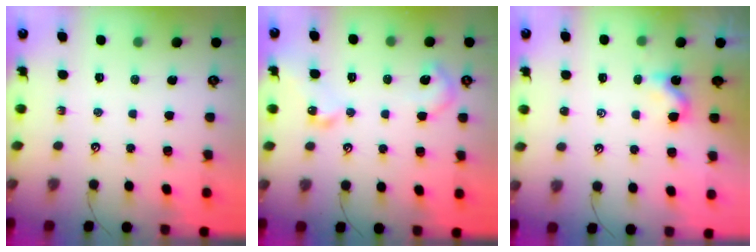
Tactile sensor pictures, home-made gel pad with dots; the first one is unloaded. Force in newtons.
{"total": 9.6, "press": 9.6, "slide": 0.9}
{"total": 1.2, "press": 1.2, "slide": 0.2}